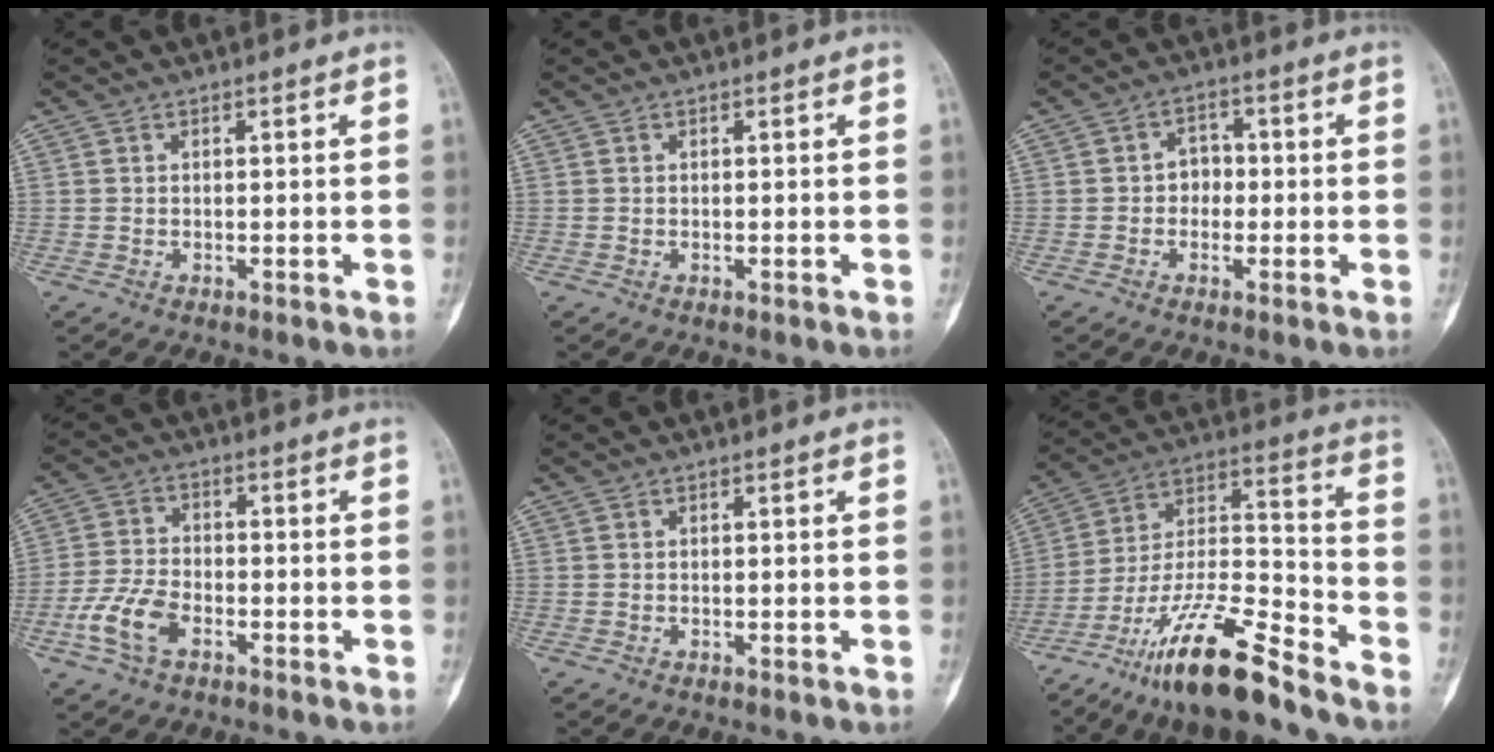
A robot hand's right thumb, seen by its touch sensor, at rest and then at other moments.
{"total": 0.0}
{"total": 3.6, "force": [-0.5, 3.1, 1.8], "torque": [0.000, 0.014, -0.019]}
{"total": 8.0, "force": [-3.7, 4.4, 5.6], "torque": [-0.124, 0.017, -0.074]}
{"total": 0.0}
{"total": 18.5, "force": [-13.8, 3.3, 11.9], "torque": [-0.224, 0.078, -0.250]}